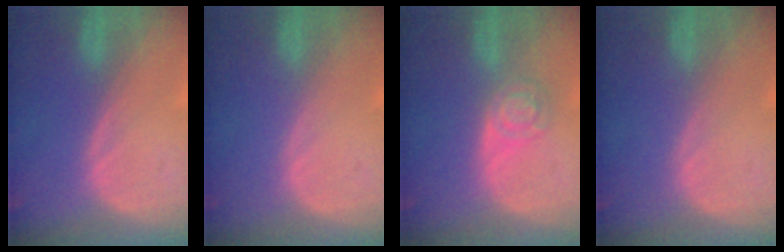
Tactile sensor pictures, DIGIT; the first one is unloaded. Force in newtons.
{"total": 0.0}
{"total": 5.1, "press": 4.4, "slide": 2.5}
{"total": 0.0}